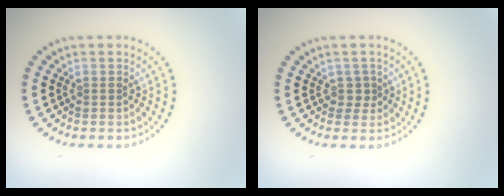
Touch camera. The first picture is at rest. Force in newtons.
{"total": 1.0, "press": 0.8, "slide": 0.6}